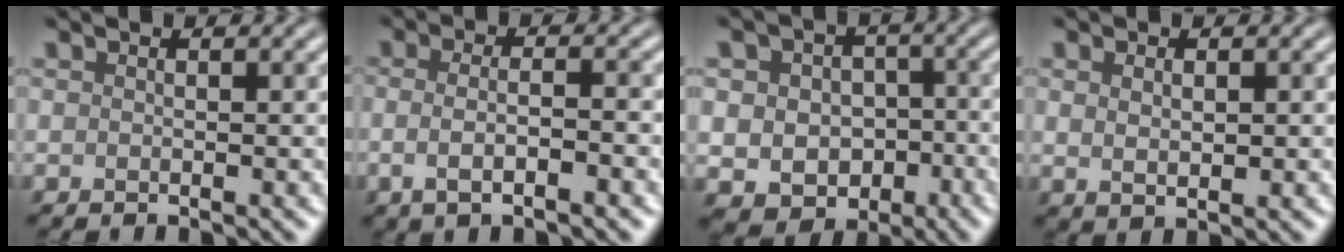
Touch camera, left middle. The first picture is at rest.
{"total": 3.9, "force": [-1.0, 1.3, 3.6], "torque": [-0.055, -0.005, -0.015]}
{"total": 7.0, "force": [-1.1, 5.7, 3.8], "torque": [-0.044, 0.001, -0.028]}
{"total": 1.7, "force": [0.4, 1.0, 1.4], "torque": [-0.027, -0.003, 0.012]}